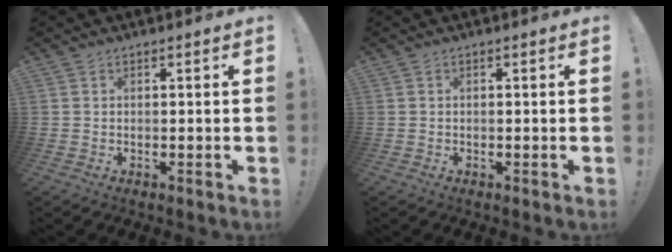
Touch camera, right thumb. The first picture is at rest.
{"total": 0.0}